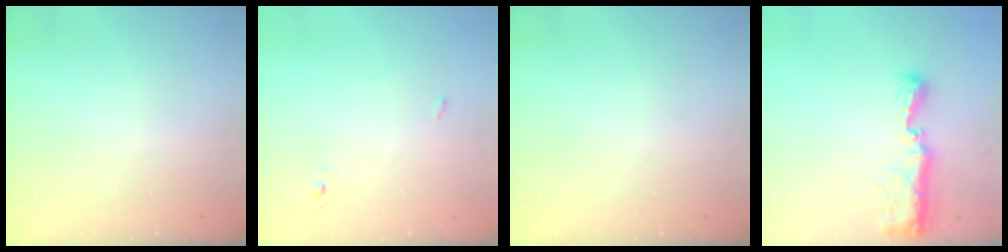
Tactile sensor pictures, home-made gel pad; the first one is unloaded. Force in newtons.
{"total": 2.3, "press": 2.1, "slide": 1.0}
{"total": 0.0}
{"total": 11.2, "press": 10.1, "slide": 4.8}